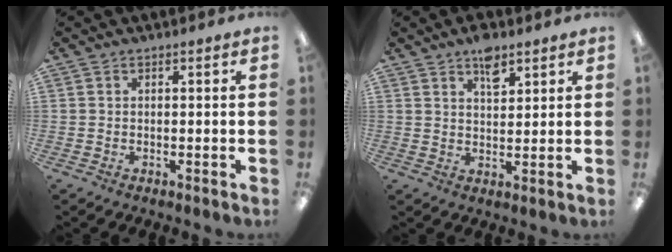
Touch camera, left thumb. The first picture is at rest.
{"total": 6.2, "force": [4.2, 3.0, 3.4], "torque": [-0.044, -0.019, 0.071]}